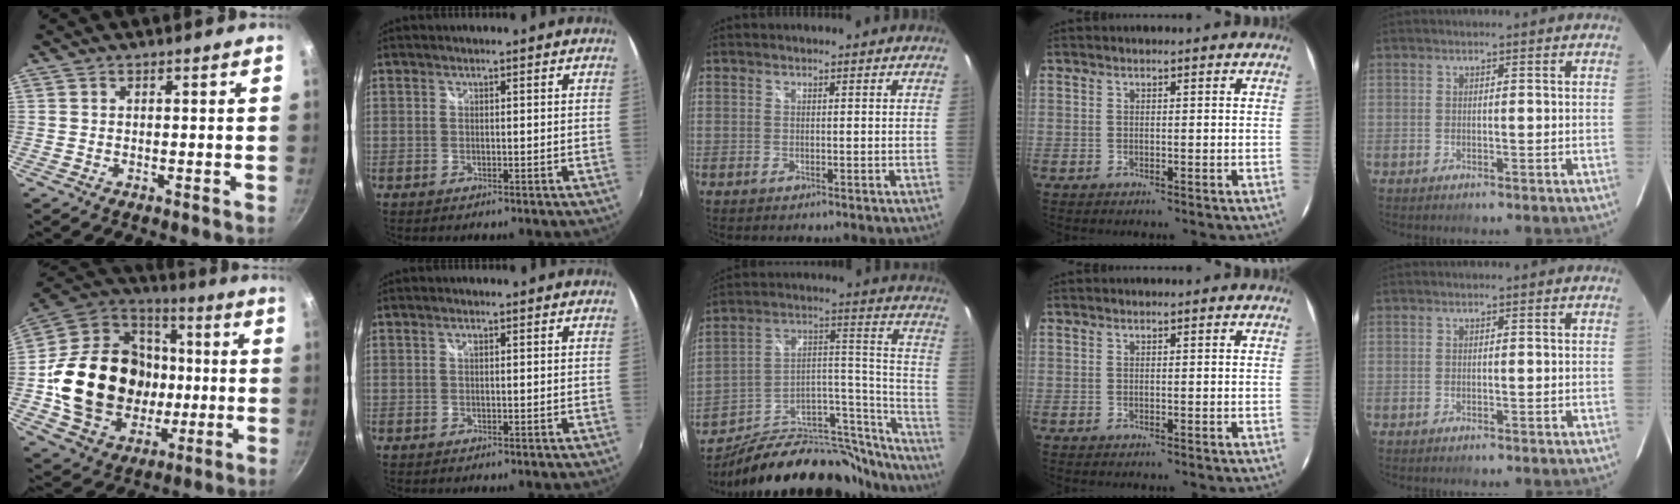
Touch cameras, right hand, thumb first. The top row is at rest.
{"thumb": {"total": 27.0, "force": [-1.9, 22.0, 15.6], "torque": [-0.250, 0.032, -0.017]}, "index": {"total": 0.5, "force": [0.2, 0.2, 0.5], "torque": [-0.010, 0.003, 0.002]}, "middle": {"total": 30.2, "force": [-23.8, 12.1, 14.2], "torque": [-0.185, 0.061, -0.338]}}